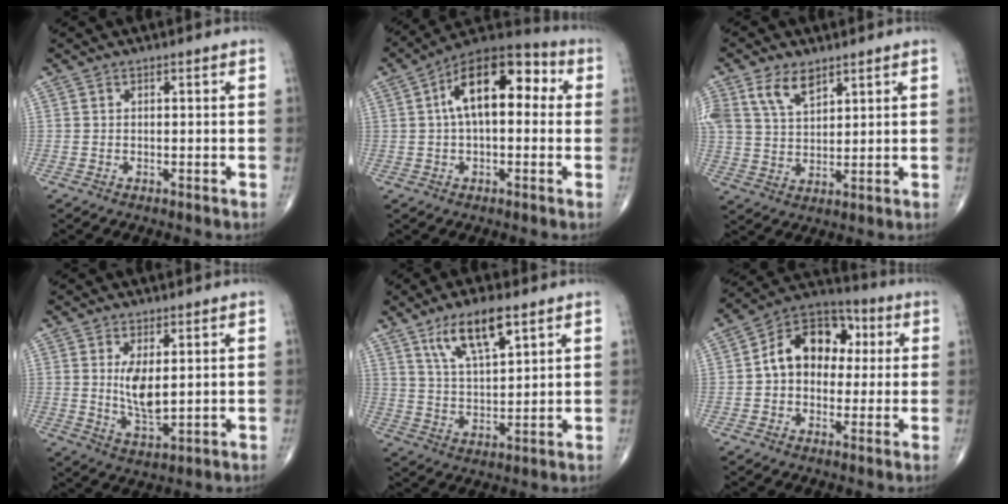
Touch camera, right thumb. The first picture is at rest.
{"total": 15.6, "force": [2.7, 8.1, 13.1], "torque": [-0.191, 0.043, 0.031]}
{"total": 8.5, "force": [4.9, 4.7, 5.0], "torque": [-0.089, -0.013, 0.104]}
{"total": 6.8, "force": [1.3, 2.8, 6.0], "torque": [-0.104, -0.023, 0.035]}
{"total": 10.9, "force": [6.3, 3.6, 8.1], "torque": [-0.138, -0.027, 0.123]}
{"total": 14.0, "force": [1.7, 10.2, 9.4], "torque": [-0.112, 0.031, 0.014]}